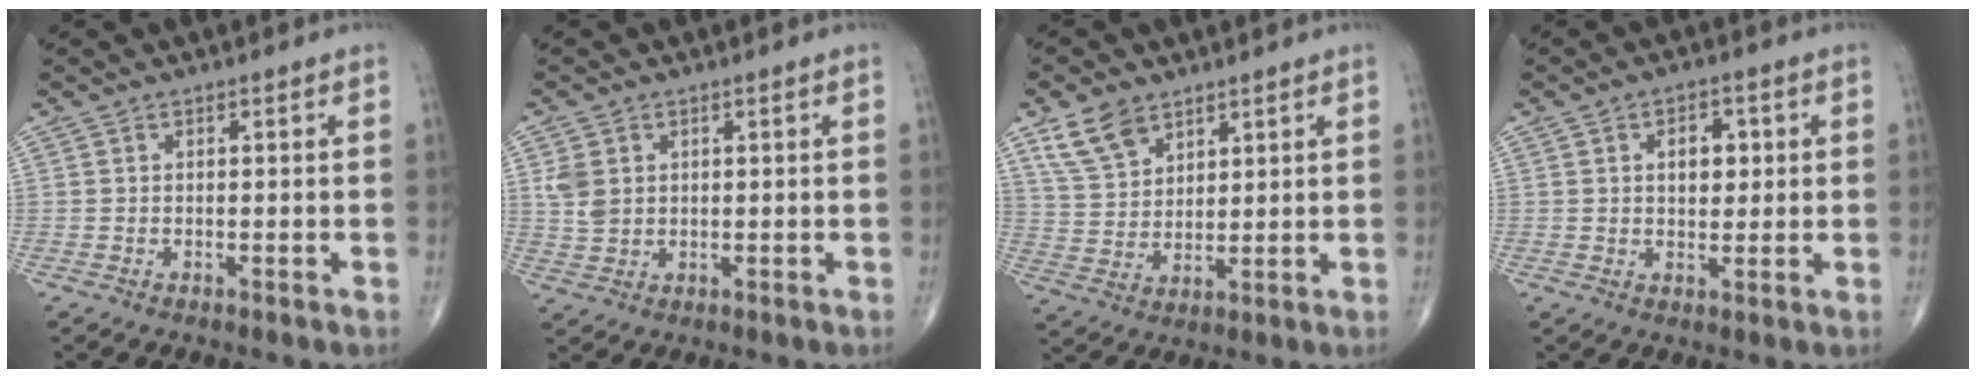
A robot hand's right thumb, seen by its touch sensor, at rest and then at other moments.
{"total": 4.4, "force": [1.1, 3.4, 2.4], "torque": [-0.038, -0.003, 0.029]}
{"total": 8.5, "force": [5.4, 5.2, 4.0], "torque": [-0.061, -0.022, 0.113]}
{"total": 5.5, "force": [1.2, 3.5, 4.0], "torque": [-0.036, 0.000, 0.018]}